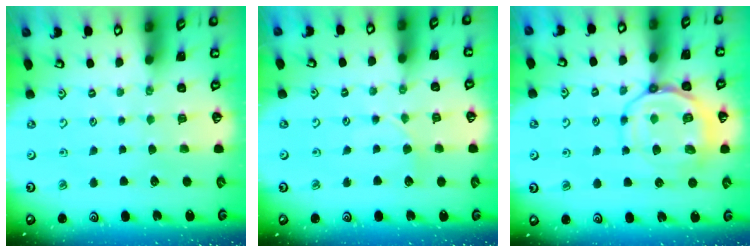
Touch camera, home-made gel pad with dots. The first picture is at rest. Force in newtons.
{"total": 2.2, "press": 2.2, "slide": 0.3}
{"total": 12.6, "press": 12.5, "slide": 1.4}